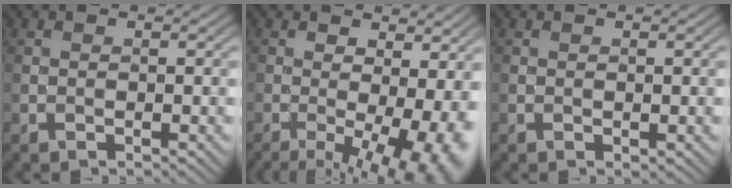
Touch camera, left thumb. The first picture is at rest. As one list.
[{"total": 11.5, "force": [-3.6, 4.2, 10.1], "torque": [-0.147, -0.020, -0.043]}, {"total": 0.5, "force": [-0.1, 0.3, 0.4], "torque": [-0.005, -0.001, -0.002]}]